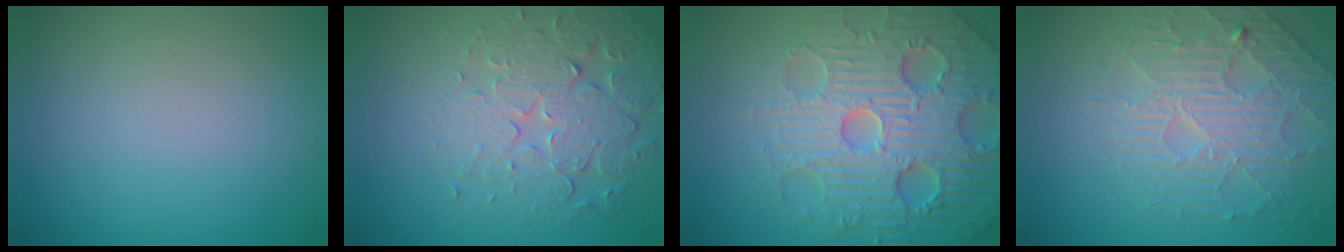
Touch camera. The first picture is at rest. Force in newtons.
{"total": 5.0, "press": 4.4, "slide": 2.3}
{"total": 7.8, "press": 7.6, "slide": 1.8}
{"total": 4.2, "press": 3.9, "slide": 1.5}